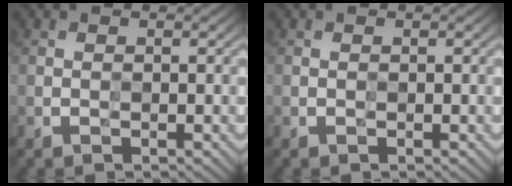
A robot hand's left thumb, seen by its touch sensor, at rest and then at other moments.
{"total": 0.0}